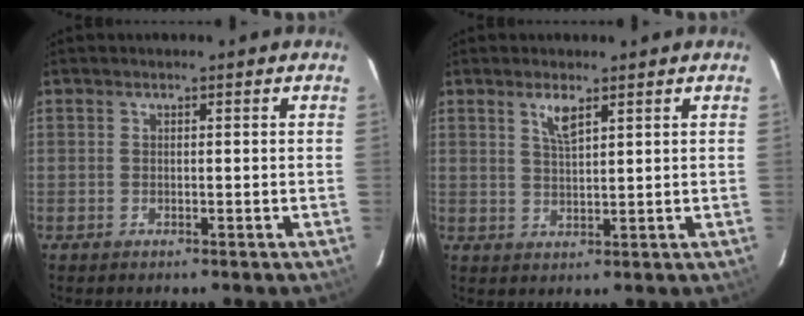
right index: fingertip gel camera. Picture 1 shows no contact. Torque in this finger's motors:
{"motor_torque": [0.09, 0.03, 0.18, 0.06]}